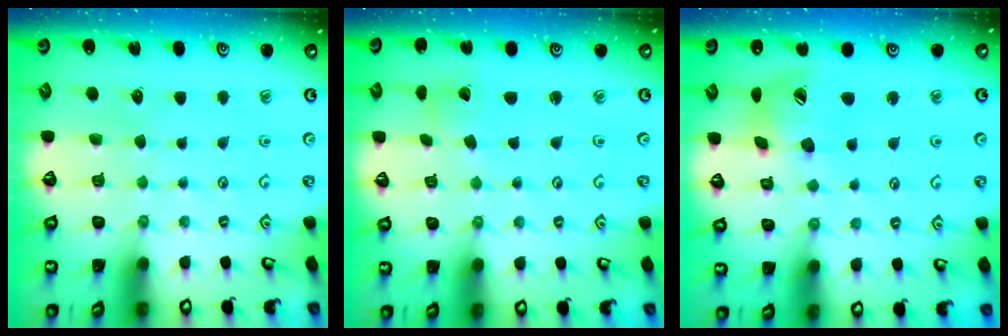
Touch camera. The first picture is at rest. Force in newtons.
{"total": 2.7, "press": 2.7, "slide": 0.2}
{"total": 13.4, "press": 13.4, "slide": 1.3}